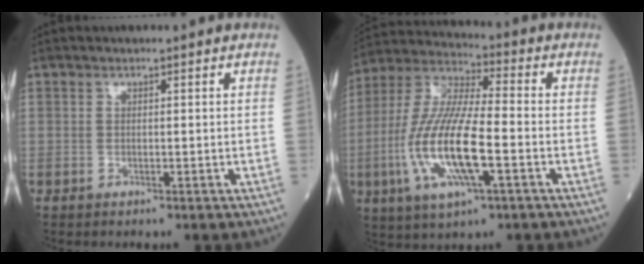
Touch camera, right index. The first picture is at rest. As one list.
[{"total": 16.1, "force": [-4.2, 3.4, 15.2], "torque": [-0.328, -0.012, -0.078]}]